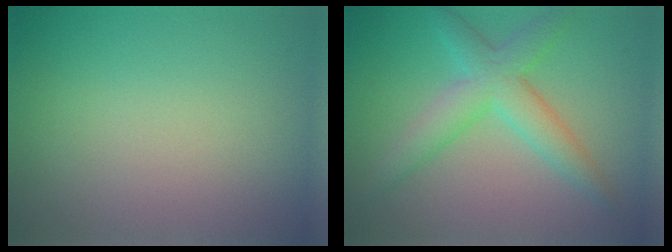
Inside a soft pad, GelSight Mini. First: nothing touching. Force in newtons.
{"total": 4.6, "press": 4.6, "slide": 0.1}